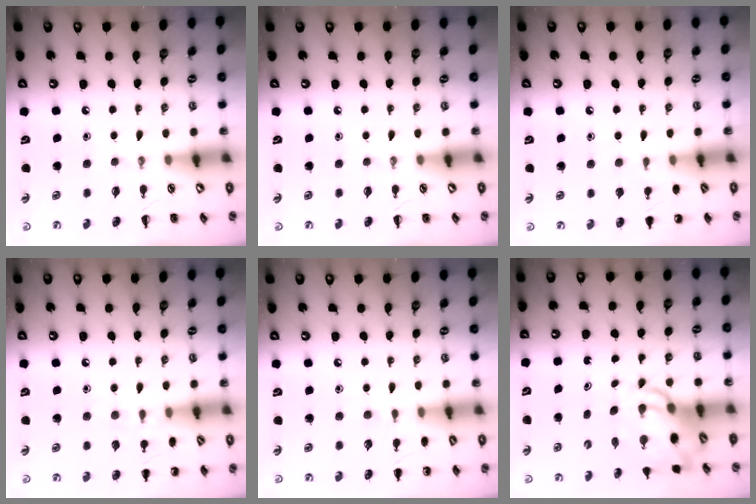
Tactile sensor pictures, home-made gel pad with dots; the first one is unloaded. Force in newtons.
{"total": 0.0}
{"total": 6.7, "press": 6.5, "slide": 1.5}
{"total": 7.0, "press": 6.7, "slide": 2.1}
{"total": 4.8, "press": 4.5, "slide": 1.6}
{"total": 10.5, "press": 10.1, "slide": 2.8}